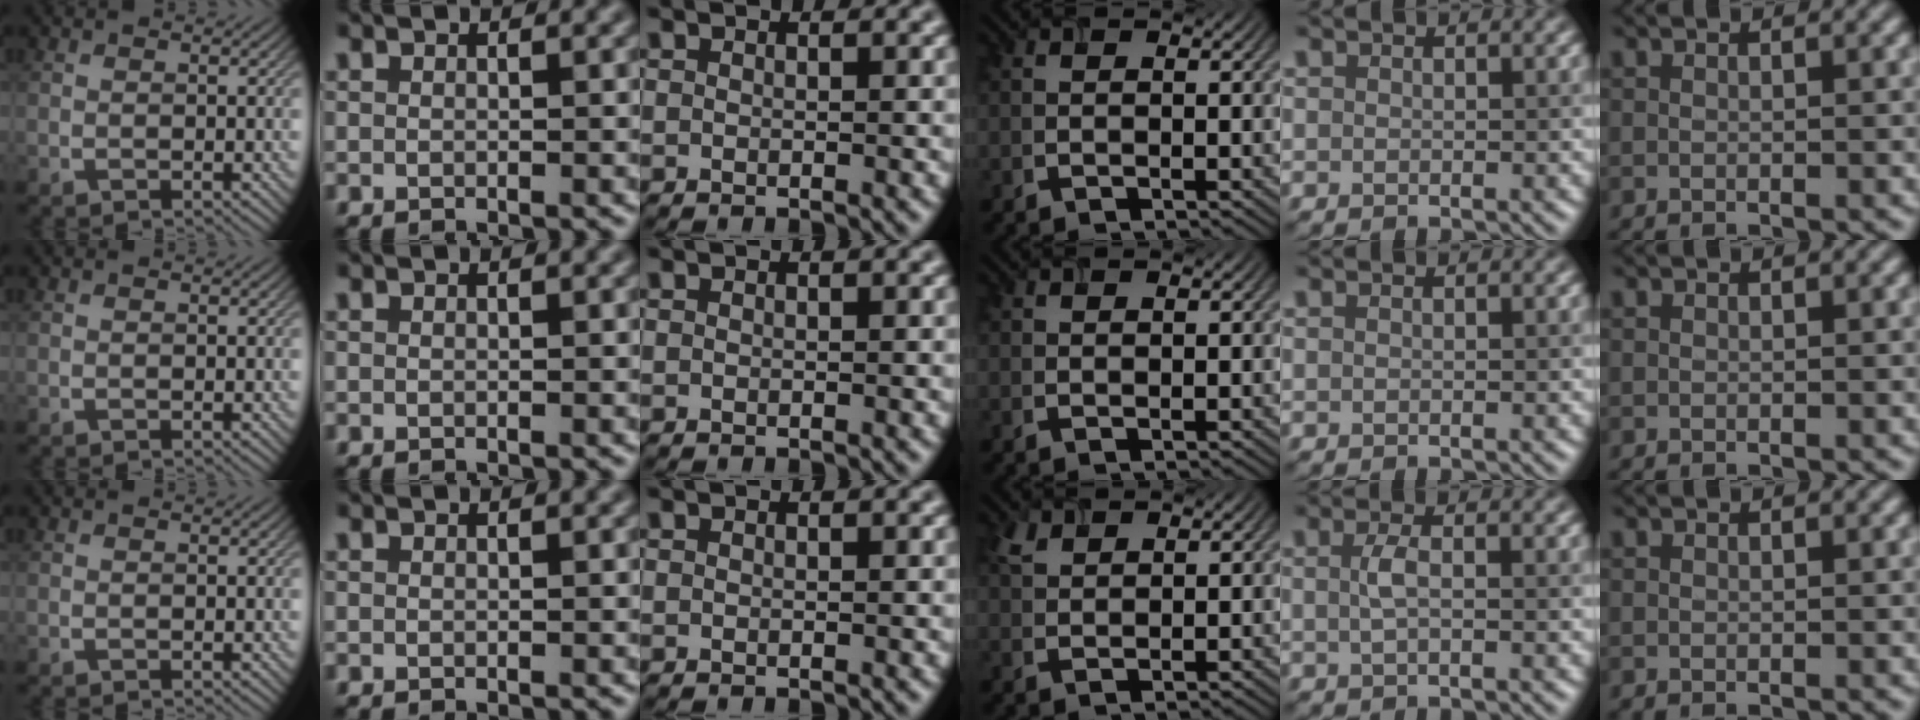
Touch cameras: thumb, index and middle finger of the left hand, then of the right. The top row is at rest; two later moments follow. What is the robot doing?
{"motion": "insert", "object": "airpods case & airpods"}